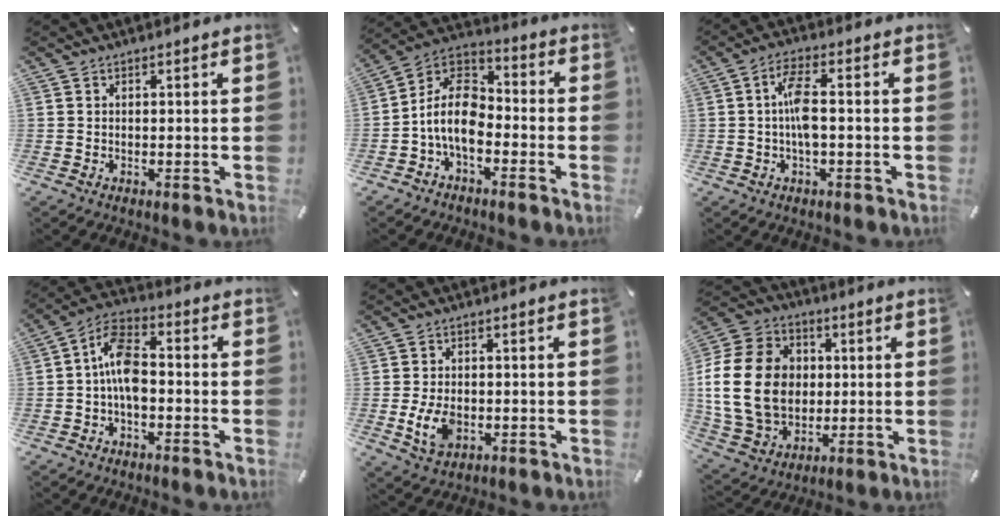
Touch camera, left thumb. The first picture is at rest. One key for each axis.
{"total": 12.4, "fx": -4.7, "fy": 7.6, "fz": 8.6, "tx": -0.189, "ty": 0.018, "tz": -0.091}
{"total": 6.6, "fx": -0.4, "fy": 2.0, "fz": 6.3, "tx": -0.135, "ty": 0.000, "tz": -0.015}
{"total": 9.6, "fx": -1.8, "fy": 5.4, "fz": 7.7, "tx": -0.161, "ty": 0.014, "tz": -0.032}
{"total": 6.8, "fx": -1.2, "fy": 4.7, "fz": 4.7, "tx": -0.104, "ty": -0.004, "tz": -0.025}
{"total": 21.2, "fx": 0.7, "fy": 16.9, "fz": 12.7, "tx": -0.267, "ty": 0.012, "tz": 0.014}